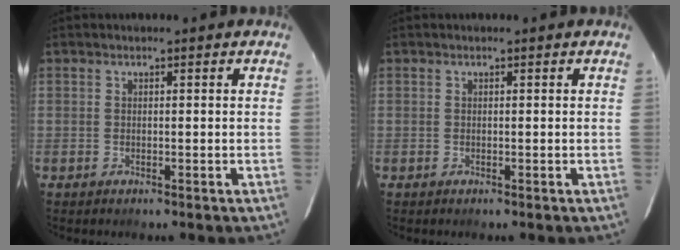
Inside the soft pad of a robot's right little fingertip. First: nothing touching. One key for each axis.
{"total": 0.0}